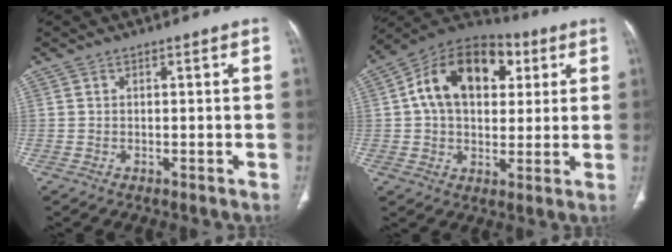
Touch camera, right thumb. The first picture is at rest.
{"total": 18.5, "force": [4.9, 12.3, 12.9], "torque": [-0.181, 0.015, 0.072]}